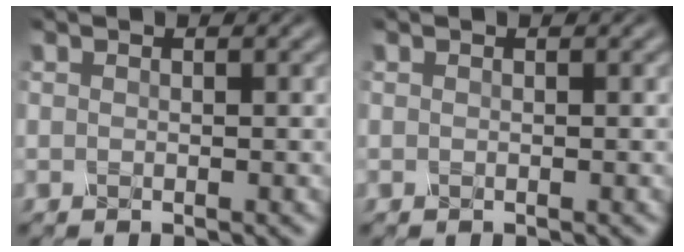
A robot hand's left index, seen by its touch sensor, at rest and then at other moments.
{"total": 0.0}